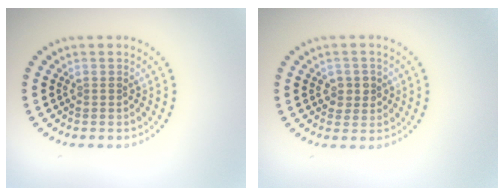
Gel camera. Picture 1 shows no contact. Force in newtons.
{"total": 1.8, "press": 1.7, "slide": 0.4}